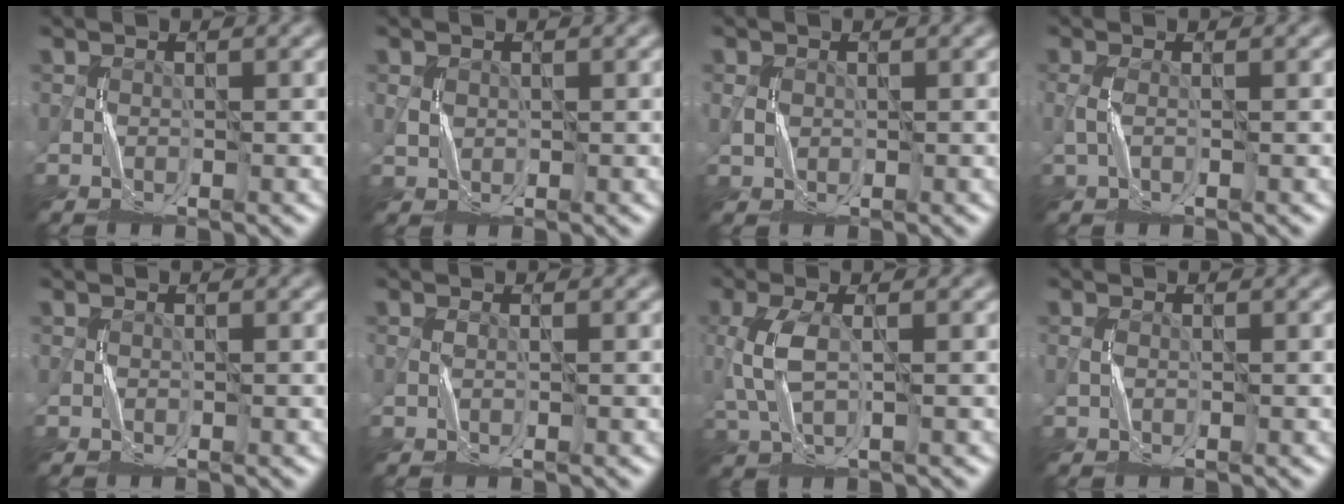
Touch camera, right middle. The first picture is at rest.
{"total": 0.9, "force": [0.3, 0.8, 0.2], "torque": [-0.010, -0.001, 0.011]}
{"total": 0.8, "force": [0.1, 0.8, 0.2], "torque": [-0.008, -0.001, 0.006]}
{"total": 0.8, "force": [-0.3, 0.1, 0.8], "torque": [-0.021, 0.003, -0.006]}
{"total": 0.0}
{"total": 0.0}
{"total": 3.5, "force": [0.0, 1.4, 3.2], "torque": [-0.092, 0.002, -0.001]}
{"total": 0.0}